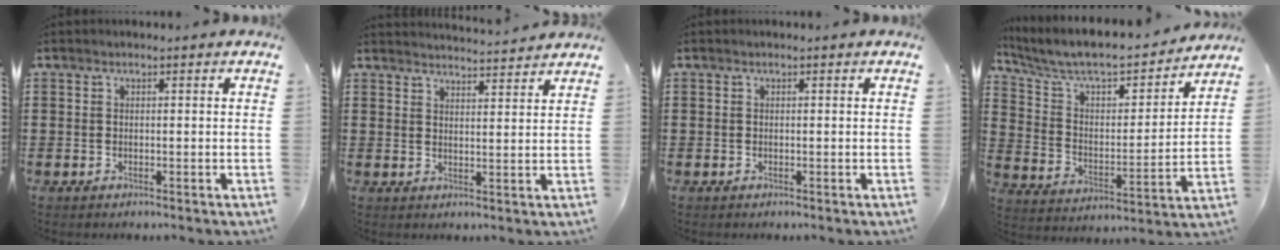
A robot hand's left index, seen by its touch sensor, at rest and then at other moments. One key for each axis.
{"total": 3.2, "fx": 3.2, "fy": -0.5, "fz": 0.0, "tx": -0.011, "ty": -0.019, "tz": 0.057}
{"total": 0.0}
{"total": 7.2, "fx": 6.4, "fy": 1.7, "fz": 2.8, "tx": -0.086, "ty": -0.047, "tz": 0.103}